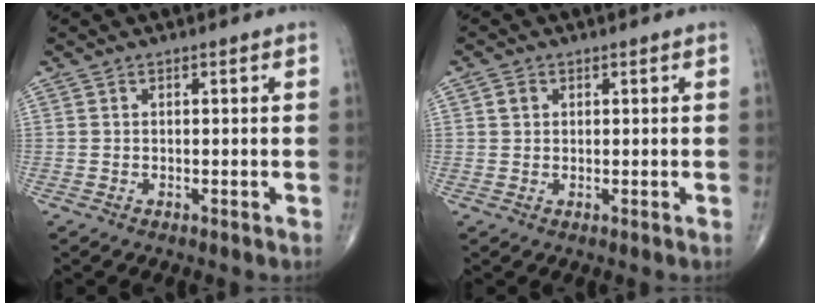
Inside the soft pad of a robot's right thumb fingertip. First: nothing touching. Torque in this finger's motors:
{"motor_torque": [-0.27, 0.16, -0.13, 0.01, 0.05]}